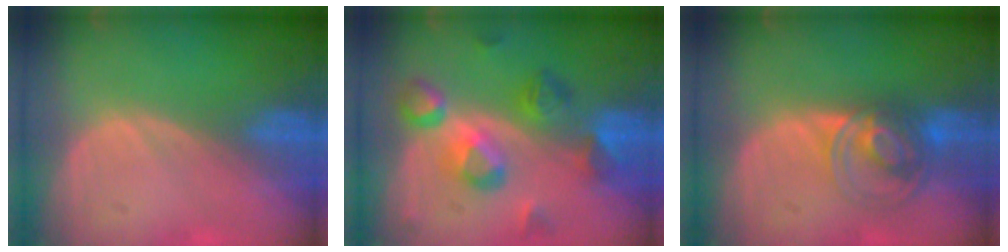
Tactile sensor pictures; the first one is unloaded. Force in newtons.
{"total": 8.1, "press": 8.0, "slide": 1.5}
{"total": 7.6, "press": 6.2, "slide": 4.3}